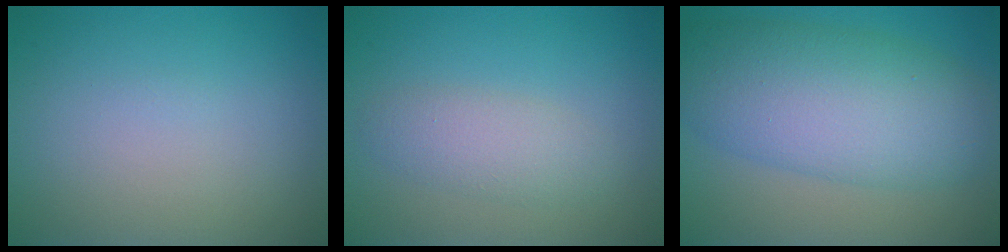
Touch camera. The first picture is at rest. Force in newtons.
{"total": 2.6, "press": 2.6, "slide": 0.1}
{"total": 9.1, "press": 9.1, "slide": 0.2}